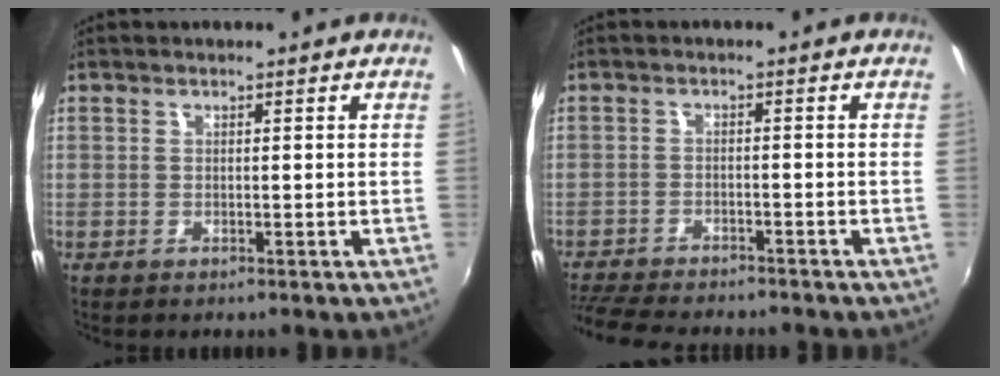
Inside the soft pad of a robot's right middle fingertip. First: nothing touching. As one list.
[{"total": 10.3, "force": [-9.4, 1.9, 3.9], "torque": [-0.103, -0.020, -0.154]}]